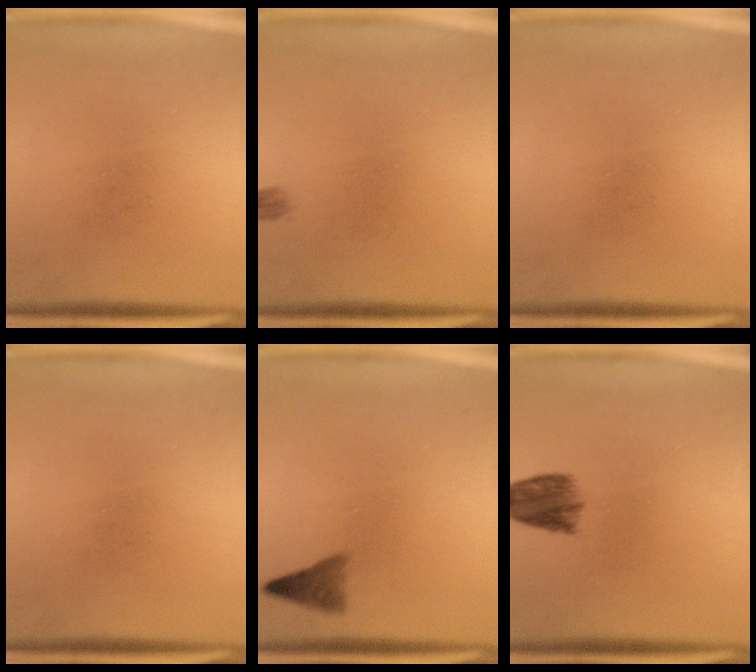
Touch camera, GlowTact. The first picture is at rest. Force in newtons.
{"total": 1.0}
{"total": 0.0}
{"total": 0.0}
{"total": 2.6}
{"total": 5.2}